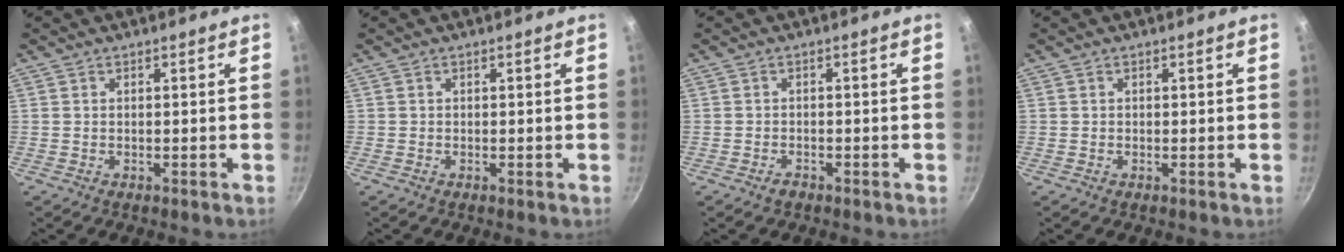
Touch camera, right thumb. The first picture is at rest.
{"total": 0.0}
{"total": 1.3, "force": [-1.0, 0.7, 0.4], "torque": [-0.007, 0.003, -0.020]}
{"total": 0.0}